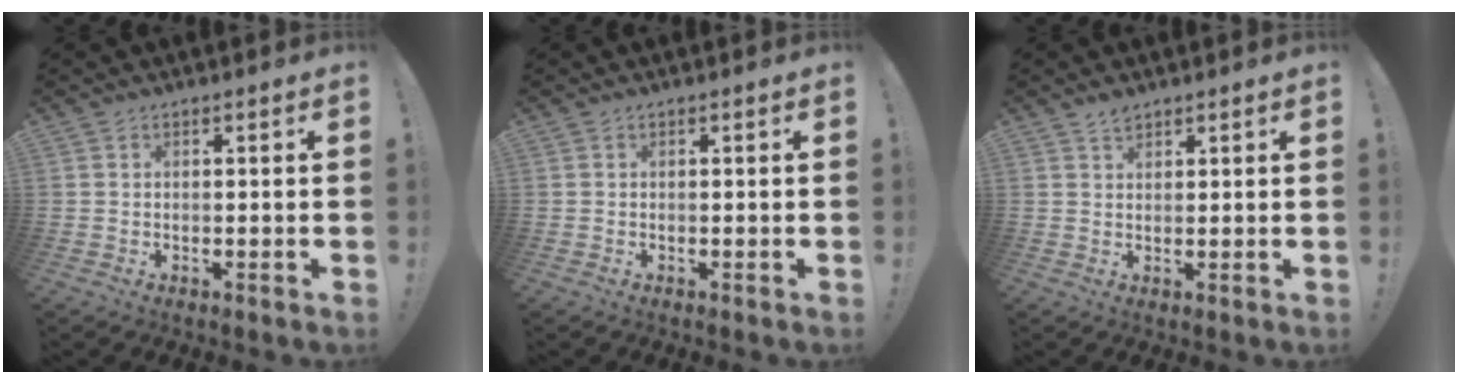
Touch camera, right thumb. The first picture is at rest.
{"total": 0.0}
{"total": 2.2, "force": [2.0, 0.7, 0.7], "torque": [0.001, -0.014, 0.035]}